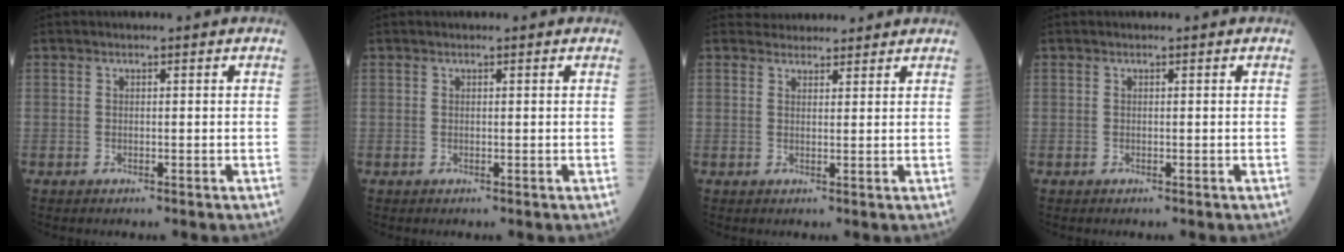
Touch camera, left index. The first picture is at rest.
{"total": 0.6, "force": [0.5, 0.3, 0.0], "torque": [-0.009, 0.005, 0.005]}
{"total": 5.1, "force": [4.8, 1.6, 0.4], "torque": [0.000, 0.020, 0.061]}
{"total": 0.0}